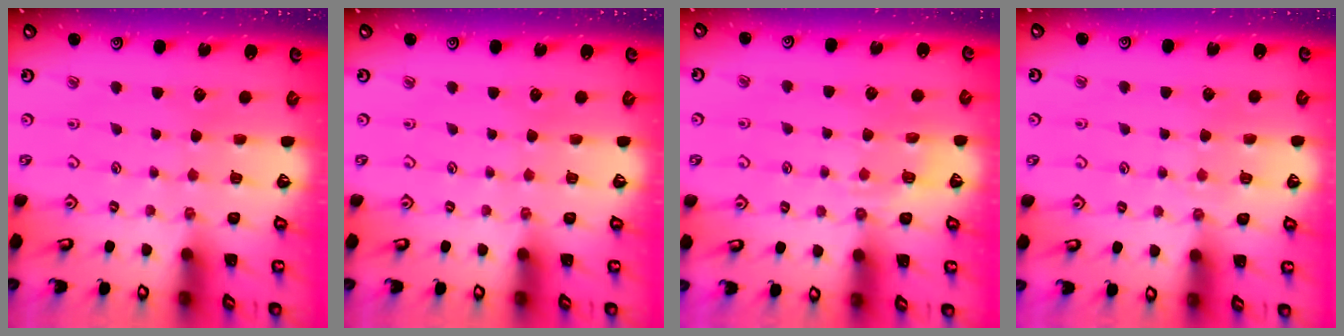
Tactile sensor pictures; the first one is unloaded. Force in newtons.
{"total": 0.0}
{"total": 4.8, "press": 4.6, "slide": 1.3}
{"total": 2.8, "press": 2.8, "slide": 0.3}